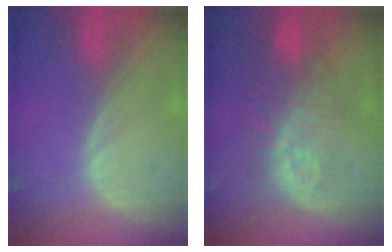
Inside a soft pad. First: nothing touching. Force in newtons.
{"total": 9.7, "press": 8.8, "slide": 4.0}